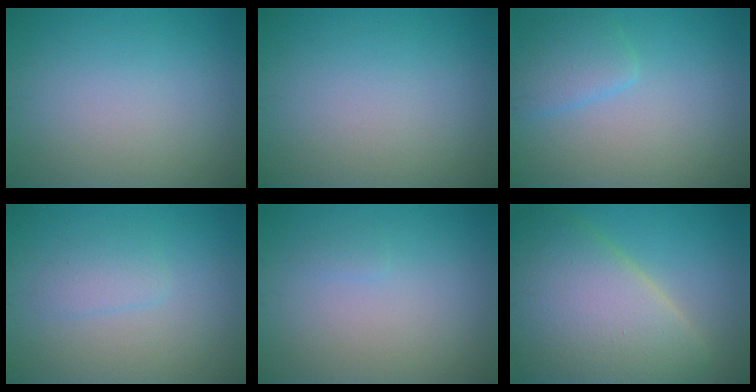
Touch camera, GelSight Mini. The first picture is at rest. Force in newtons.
{"total": 0.0}
{"total": 2.6, "press": 2.6, "slide": 0.2}
{"total": 1.6, "press": 1.6, "slide": 0.1}
{"total": 0.6, "press": 0.5, "slide": 0.1}
{"total": 11.2, "press": 11.2, "slide": 0.9}